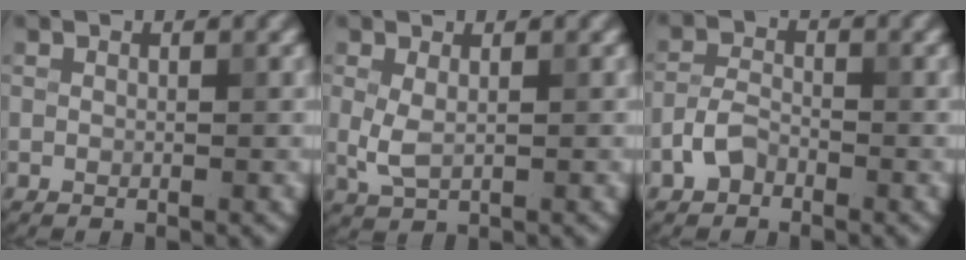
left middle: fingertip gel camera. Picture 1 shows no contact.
{"total": 1.9, "force": [0.2, 0.9, 1.7], "torque": [-0.041, -0.001, 0.006]}
{"total": 2.2, "force": [-1.4, 1.3, 1.1], "torque": [-0.021, 0.008, -0.033]}